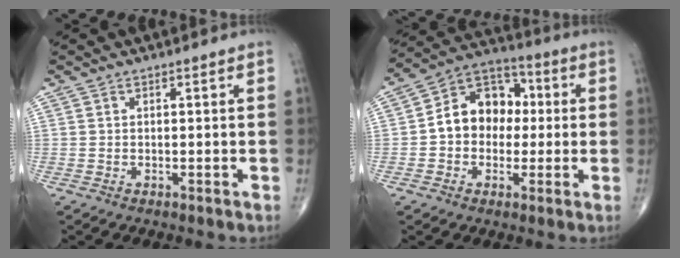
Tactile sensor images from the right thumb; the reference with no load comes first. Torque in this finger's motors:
{"motor_torque": [1.35, 1.69, 0.95, -0.20, 0.05]}